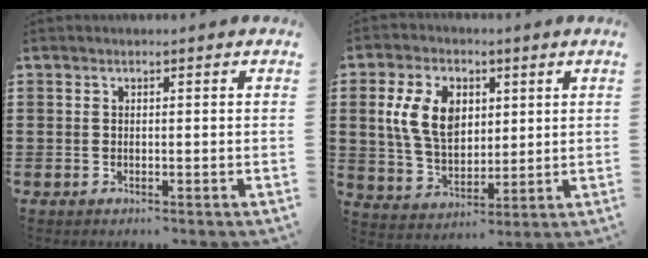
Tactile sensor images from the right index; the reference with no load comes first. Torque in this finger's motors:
{"motor_torque": [1.38, 0.76, 0.42, 0.21]}